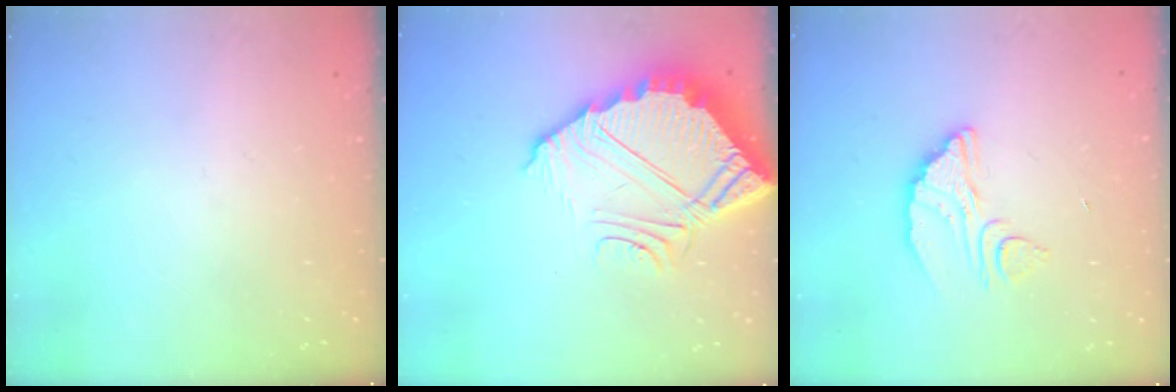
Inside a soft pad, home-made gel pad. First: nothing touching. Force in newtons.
{"total": 9.3, "press": 9.3, "slide": 0.4}
{"total": 7.4, "press": 7.3, "slide": 0.7}